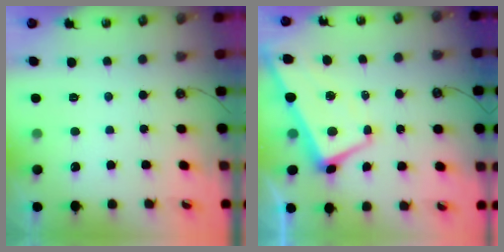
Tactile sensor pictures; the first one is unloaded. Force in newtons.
{"total": 0.9, "press": 0.2, "slide": 0.9}